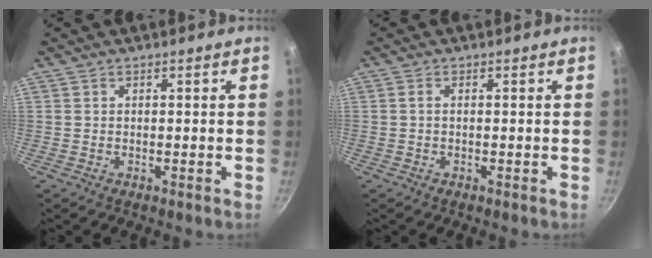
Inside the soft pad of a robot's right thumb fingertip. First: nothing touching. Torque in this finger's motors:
{"motor_torque": [0.78, 2.01, 1.58, 0.02, 0.23]}